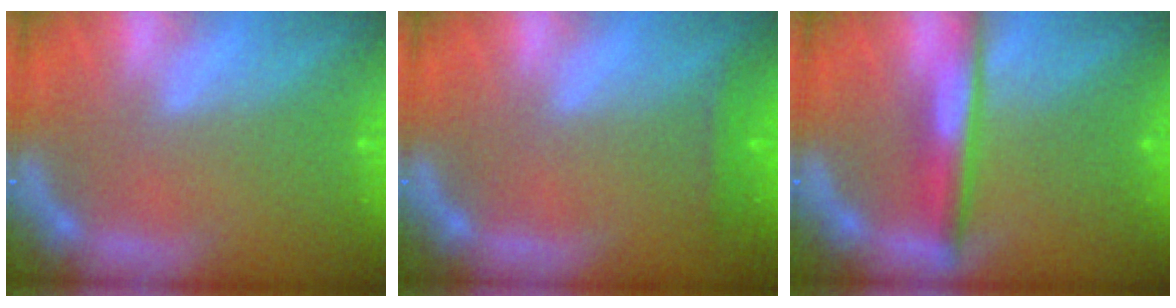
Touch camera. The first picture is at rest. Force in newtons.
{"total": 1.4}
{"total": 4.0}